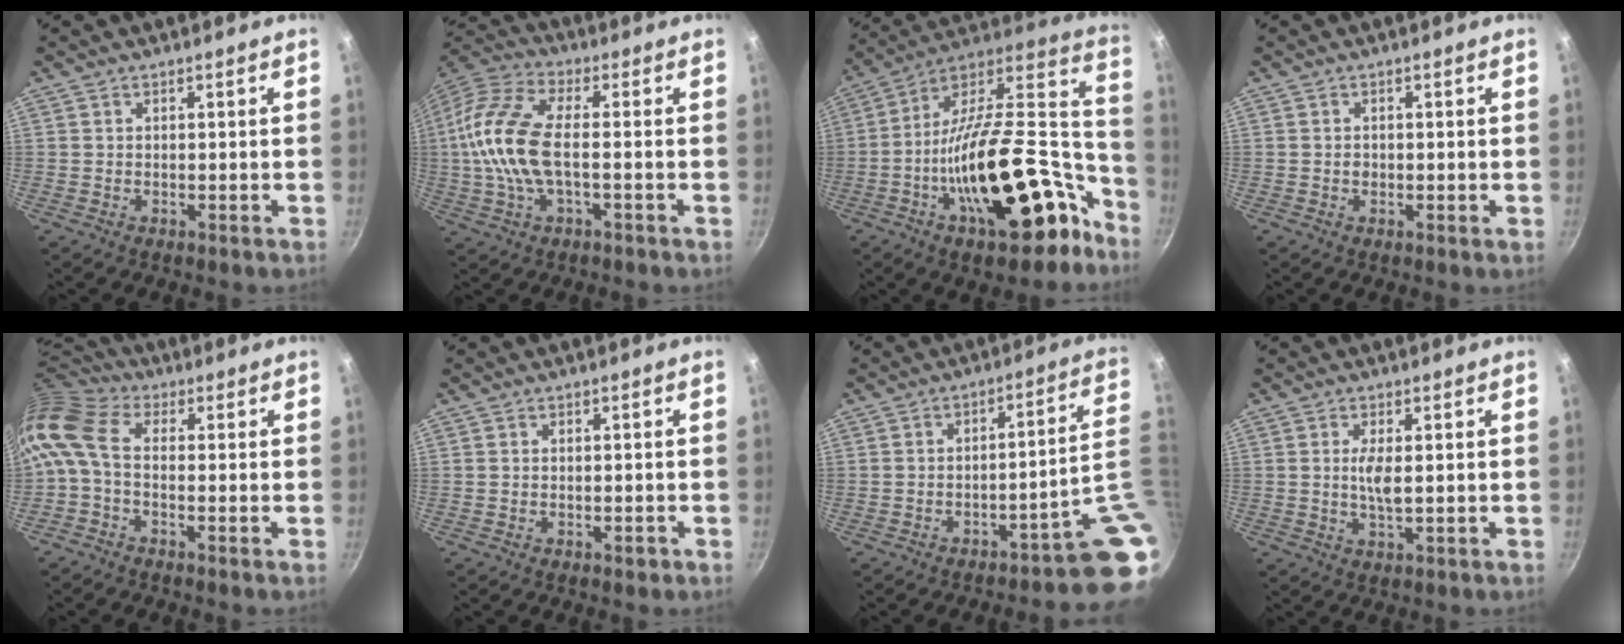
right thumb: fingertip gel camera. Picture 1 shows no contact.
{"total": 14.8, "force": [-0.9, 6.7, 13.2], "torque": [-0.278, 0.026, -0.036]}
{"total": 31.6, "force": [-13.7, 14.4, 24.7], "torque": [-0.333, 0.090, -0.220]}
{"total": 0.9, "force": [-0.1, 0.7, 0.6], "torque": [-0.008, 0.002, -0.003]}
{"total": 10.1, "force": [-0.3, 5.8, 8.2], "torque": [-0.177, 0.028, -0.026]}
{"total": 1.3, "force": [-0.7, 0.7, 0.9], "torque": [-0.012, 0.009, -0.008]}
{"total": 11.1, "force": [-2.6, 2.2, 10.6], "torque": [-0.102, 0.030, -0.032]}
{"total": 3.7, "force": [0.4, 1.0, 3.6], "torque": [-0.076, -0.003, 0.008]}